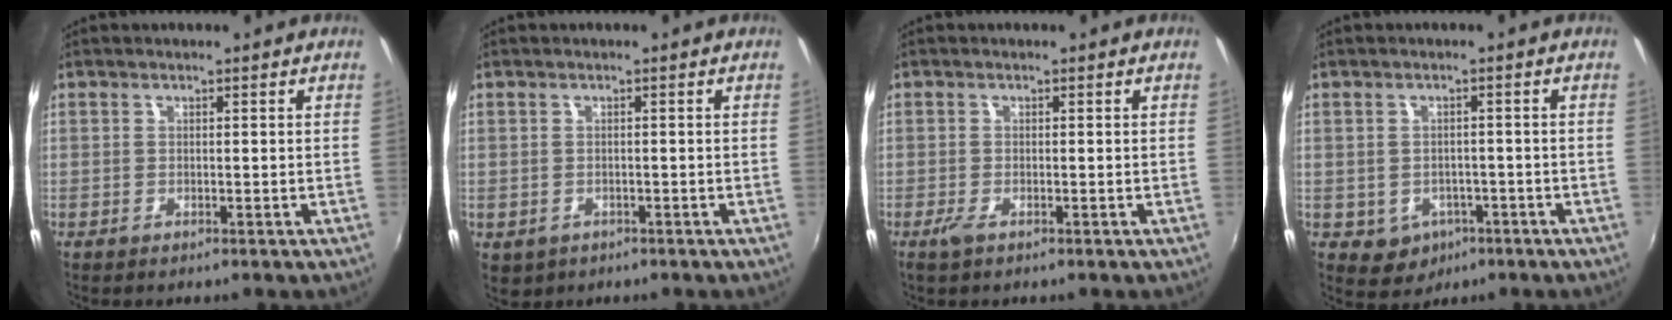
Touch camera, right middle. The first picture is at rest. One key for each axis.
{"total": 2.8, "fx": -0.8, "fy": 2.4, "fz": 1.3, "tx": -0.029, "ty": -0.005, "tz": -0.006}
{"total": 1.7, "fx": -1.0, "fy": 0.3, "fz": 1.4, "tx": -0.029, "ty": -0.006, "tz": -0.018}
{"total": 5.1, "fx": -2.1, "fy": 4.3, "fz": 1.7, "tx": -0.044, "ty": 0.001, "tz": -0.015}